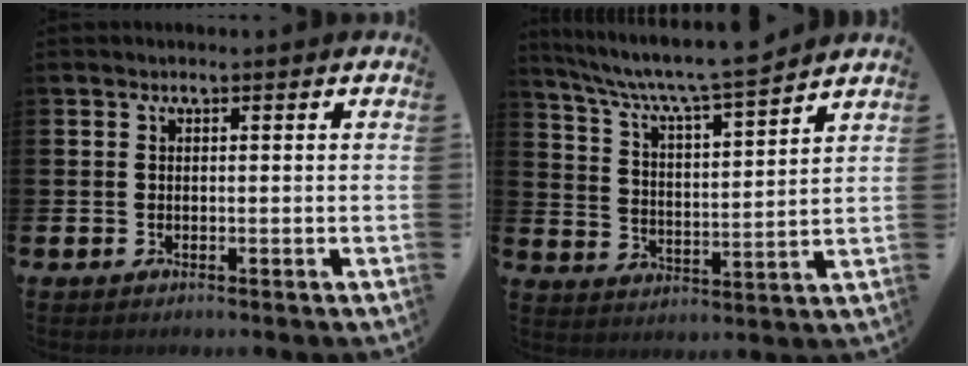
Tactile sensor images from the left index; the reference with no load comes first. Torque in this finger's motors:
{"motor_torque": [0.31, -0.31, 0.70, 0.21]}